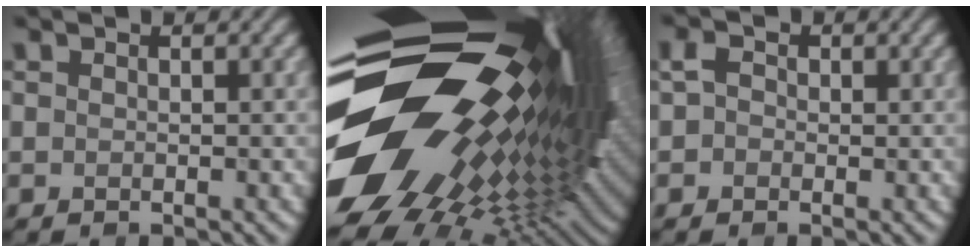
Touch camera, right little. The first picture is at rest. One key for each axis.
{"total": 20.9, "fx": 2.8, "fy": 11.4, "fz": 17.3, "tx": -0.299, "ty": -0.011, "tz": 0.047}
{"total": 1.7, "fx": 0.2, "fy": 1.5, "fz": 0.8, "tx": -0.014, "ty": 0.003, "tz": -0.005}